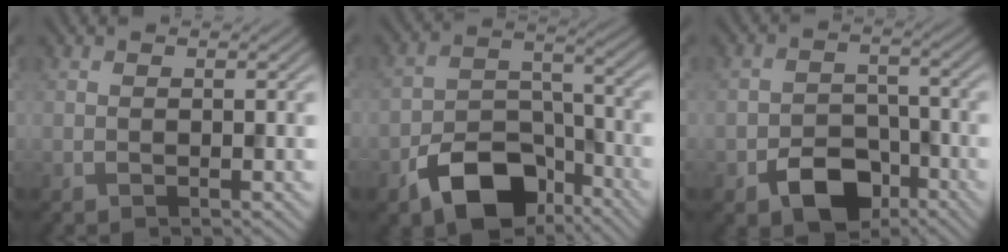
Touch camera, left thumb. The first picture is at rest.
{"total": 11.3, "force": [-7.1, 6.3, 6.2], "torque": [-0.111, -0.015, -0.129]}
{"total": 7.2, "force": [-4.2, 4.5, 3.7], "torque": [-0.059, -0.007, -0.081]}